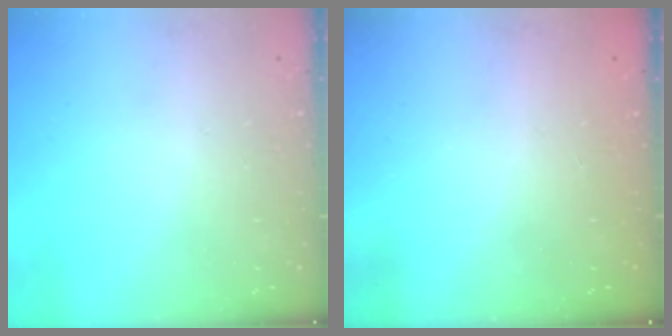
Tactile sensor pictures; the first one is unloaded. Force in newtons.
{"total": 2.5, "press": 2.4, "slide": 0.8}